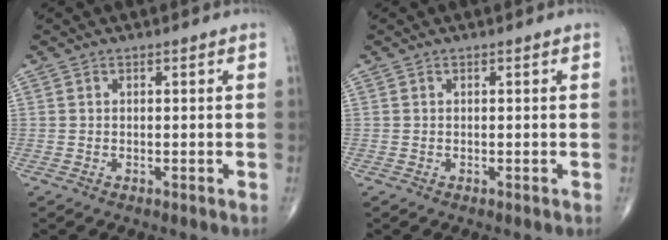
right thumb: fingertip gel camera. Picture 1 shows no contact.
{"total": 0.0}